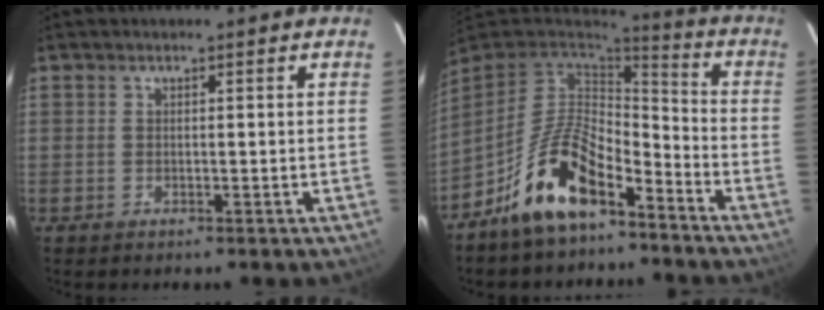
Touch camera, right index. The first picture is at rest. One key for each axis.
{"total": 14.8, "fx": -9.3, "fy": 6.0, "fz": 9.7, "tx": -0.196, "ty": 0.008, "tz": -0.170}